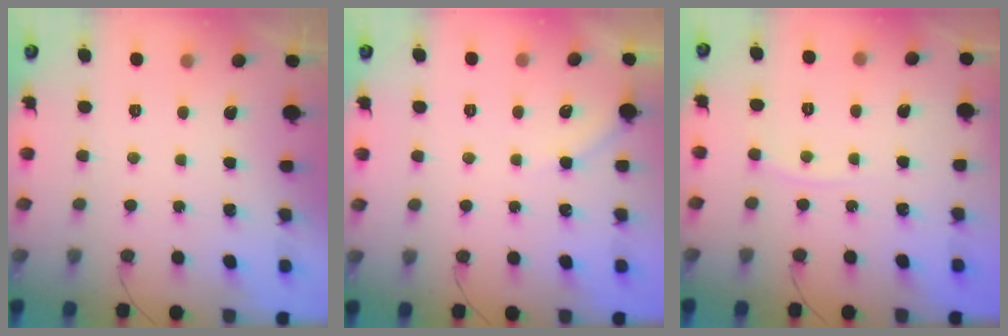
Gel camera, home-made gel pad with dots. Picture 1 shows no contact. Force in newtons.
{"total": 3.8, "press": 3.7, "slide": 0.6}
{"total": 3.0, "press": 3.0, "slide": 0.3}